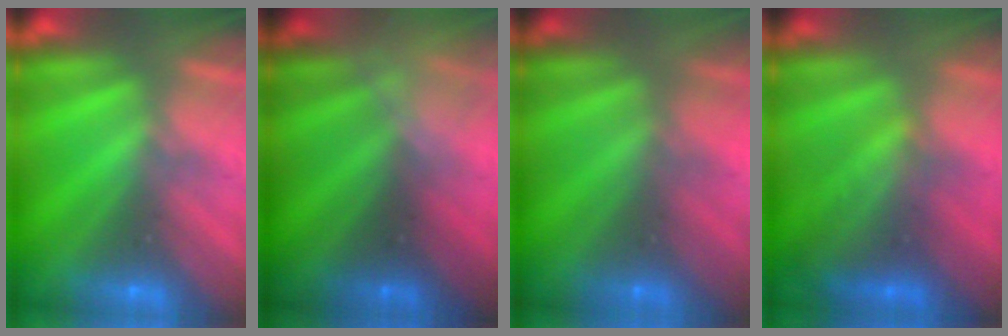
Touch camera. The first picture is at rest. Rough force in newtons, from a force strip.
{"total": 2.3}
{"total": 6.0}
{"total": 2.3}